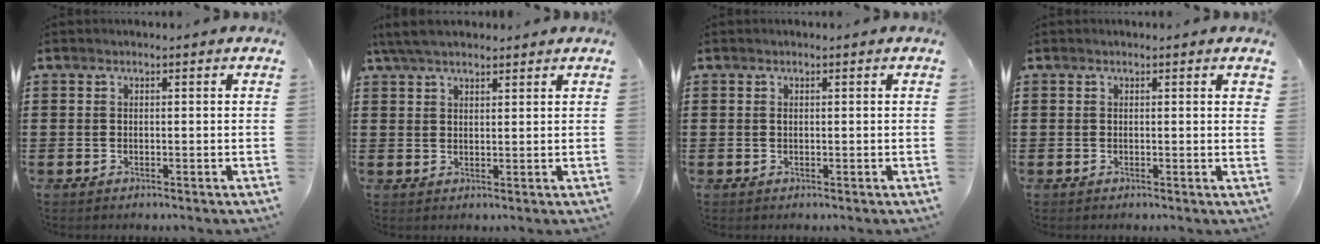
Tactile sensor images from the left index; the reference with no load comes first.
{"total": 4.2, "force": [3.4, 1.3, 2.1], "torque": [-0.050, 0.002, 0.064]}
{"total": 0.0}
{"total": 0.8, "force": [0.3, 0.1, 0.7], "torque": [-0.007, -0.001, 0.004]}